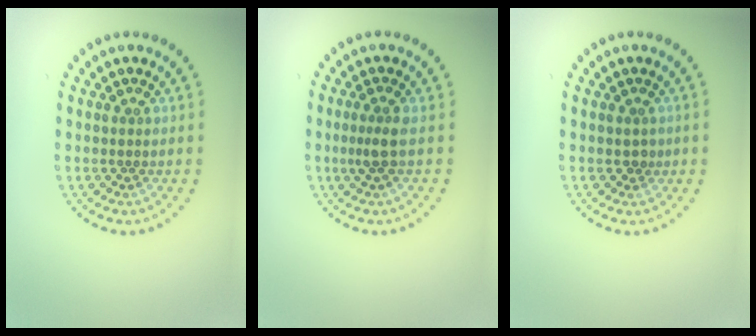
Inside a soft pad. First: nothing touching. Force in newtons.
{"total": 1.6, "press": 1.2, "slide": 1.1}
{"total": 0.8, "press": 0.7, "slide": 0.4}